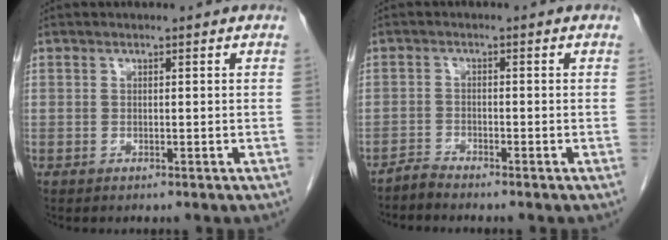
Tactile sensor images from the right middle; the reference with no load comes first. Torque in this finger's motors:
{"motor_torque": [-0.01, 0.14, -0.03, -0.01]}